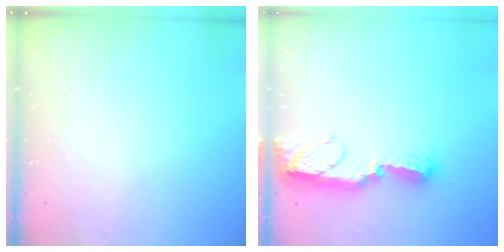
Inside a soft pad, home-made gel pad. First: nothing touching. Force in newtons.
{"total": 13.3, "press": 12.2, "slide": 5.5}